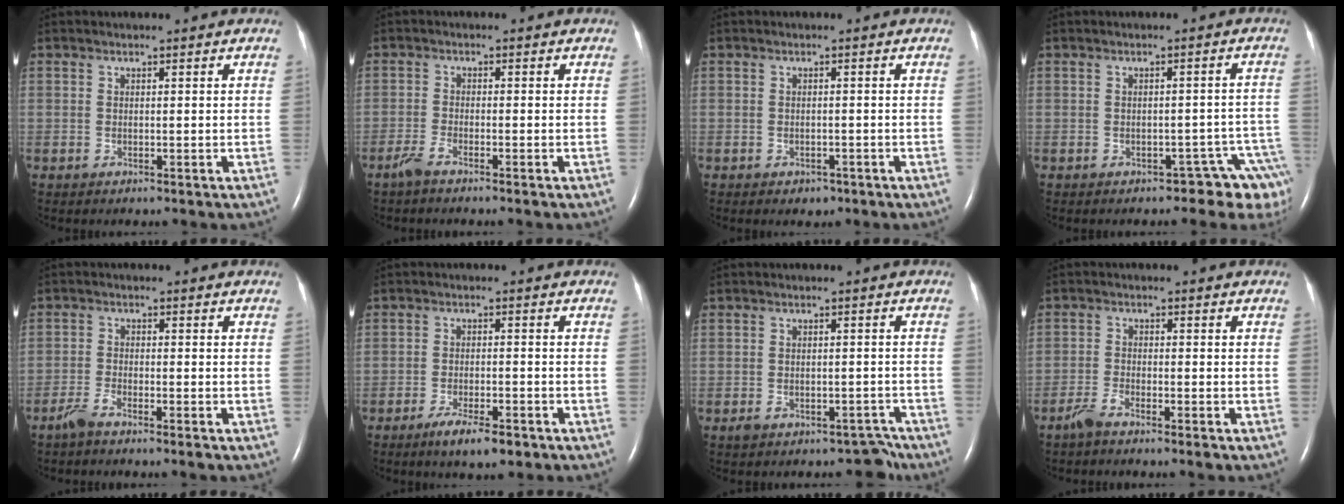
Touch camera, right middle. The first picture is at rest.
{"total": 2.2, "force": [-1.8, 0.0, 1.2], "torque": [-0.035, -0.004, -0.039]}
{"total": 1.5, "force": [-0.9, 1.1, 0.5], "torque": [-0.010, 0.002, -0.007]}
{"total": 5.8, "force": [-4.7, 2.9, 1.8], "torque": [0.010, 0.027, -0.051]}
{"total": 2.8, "force": [-2.4, 0.1, 1.5], "torque": [-0.036, -0.004, -0.050]}
{"total": 5.3, "force": [-3.6, 1.1, 3.8], "torque": [-0.071, -0.007, -0.056]}
{"total": 3.8, "force": [-3.1, 2.0, 0.6], "torque": [0.002, 0.021, -0.037]}
{"total": 2.9, "force": [-2.5, 0.1, 1.5], "torque": [-0.036, -0.003, -0.051]}